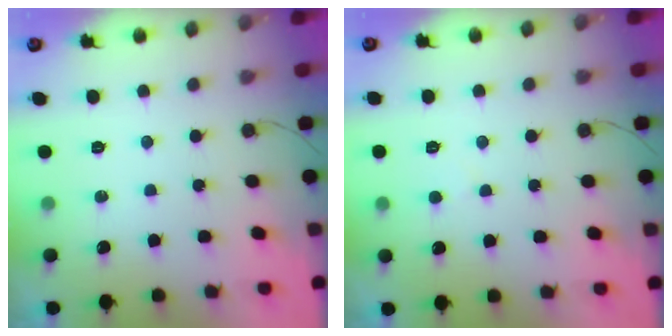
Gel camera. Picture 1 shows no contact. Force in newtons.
{"total": 3.0, "press": 3.0, "slide": 0.3}